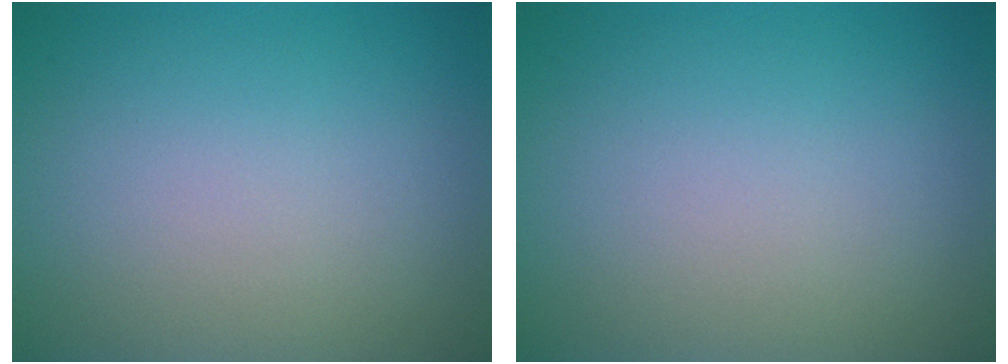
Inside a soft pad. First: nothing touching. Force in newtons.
{"total": 0.0}